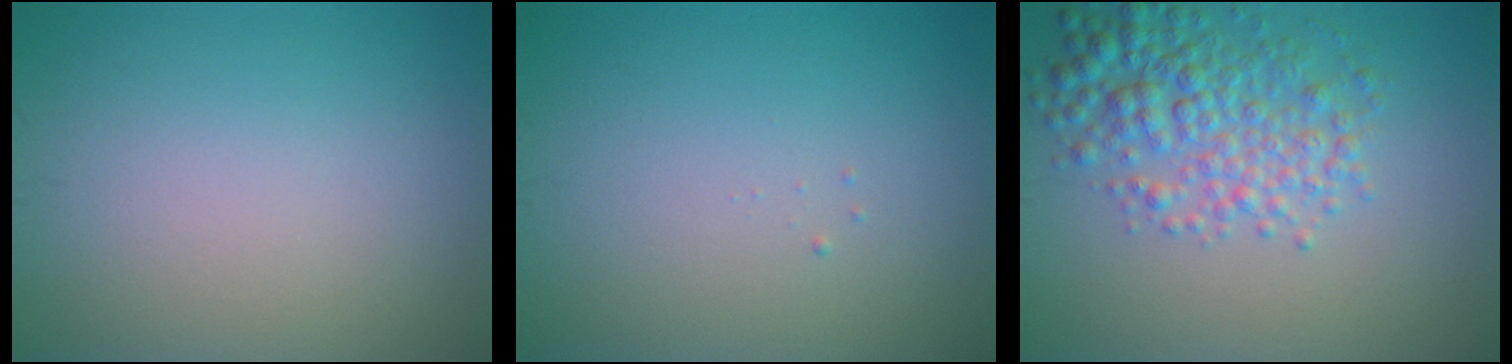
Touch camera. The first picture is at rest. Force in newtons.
{"total": 0.0}
{"total": 5.0, "press": 5.0, "slide": 0.2}